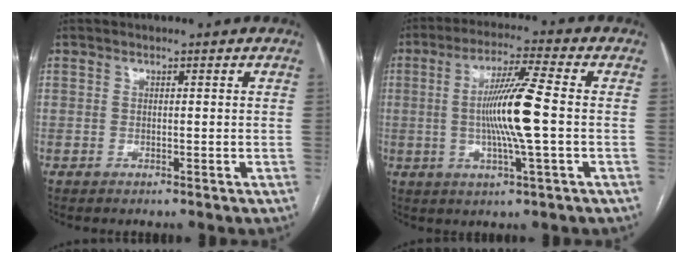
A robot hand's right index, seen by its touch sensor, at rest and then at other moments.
{"total": 10.7, "force": [-0.5, -0.3, 10.7], "torque": [-0.202, -0.001, -0.014]}